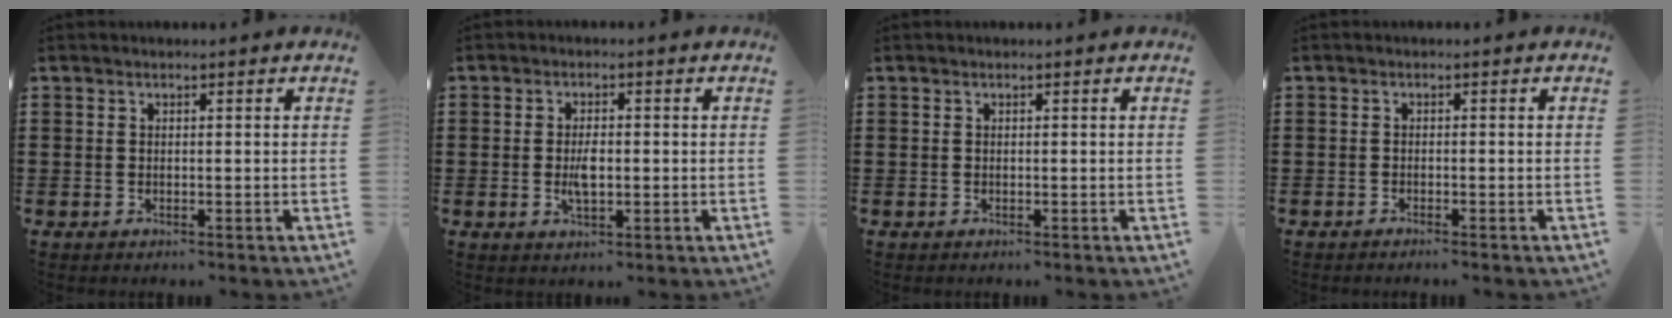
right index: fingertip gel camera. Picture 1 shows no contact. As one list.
[{"total": 3.4, "force": [-0.4, 1.5, 3.1], "torque": [-0.064, 0.001, -0.009]}, {"total": 0.0}, {"total": 0.8, "force": [-0.8, -0.1, 0.2], "torque": [-0.006, -0.002, -0.016]}]